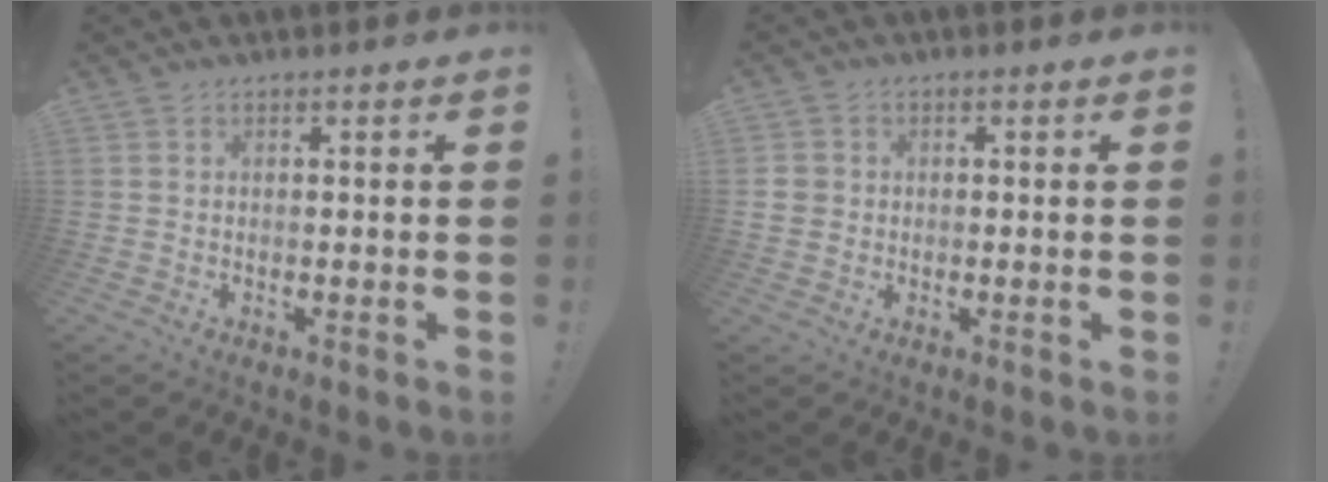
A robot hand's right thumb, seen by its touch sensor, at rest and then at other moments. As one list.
[{"total": 2.9, "force": [-0.1, 2.8, 0.9], "torque": [-0.011, 0.006, 0.000]}]